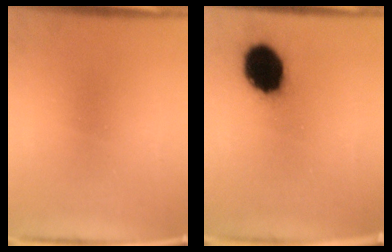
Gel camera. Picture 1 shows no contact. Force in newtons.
{"total": 14.2}